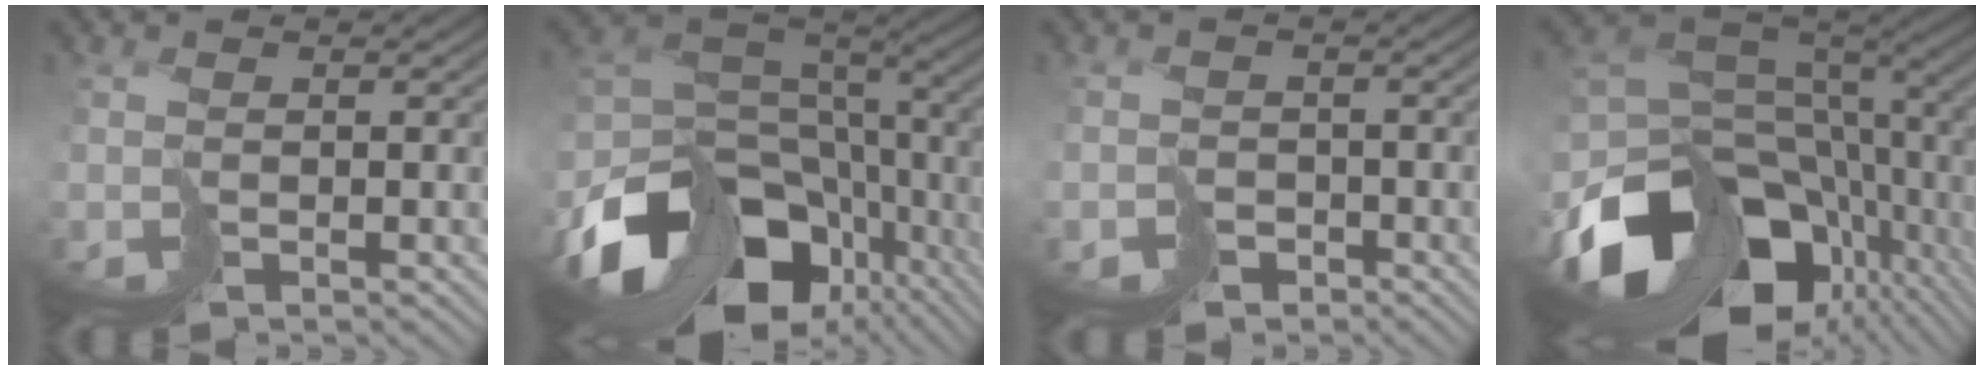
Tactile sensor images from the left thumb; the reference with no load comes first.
{"total": 16.2, "force": [-7.2, 10.5, 9.9], "torque": [-0.230, -0.035, -0.096]}
{"total": 2.9, "force": [-2.0, 2.1, 0.0], "torque": [0.017, -0.006, -0.036]}
{"total": 16.8, "force": [-5.8, 10.8, 11.5], "torque": [-0.253, -0.032, -0.079]}